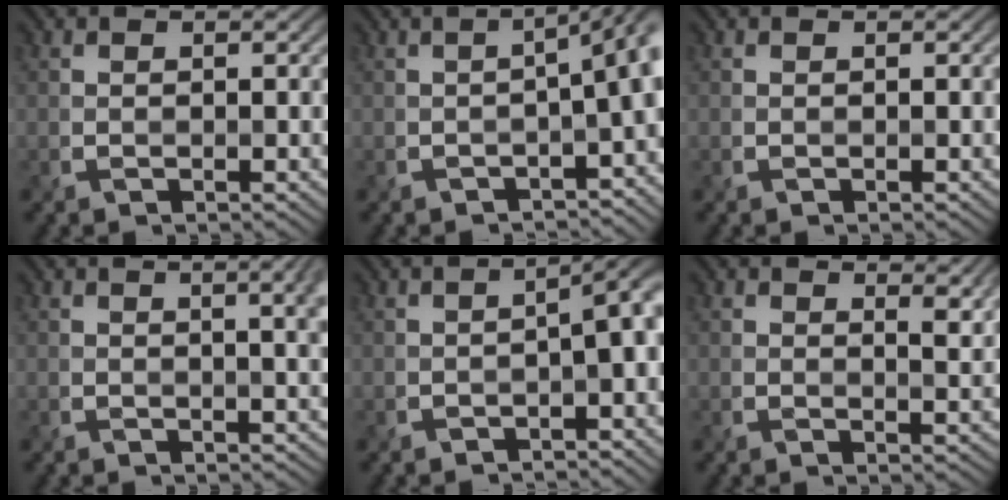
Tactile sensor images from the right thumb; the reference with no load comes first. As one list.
[{"total": 7.0, "force": [-2.2, 2.0, 6.3], "torque": [-0.068, -0.002, -0.032]}, {"total": 0.0}, {"total": 4.9, "force": [1.4, 1.4, 4.5], "torque": [-0.041, 0.011, 0.017]}, {"total": 4.3, "force": [-1.6, 1.1, 3.8], "torque": [-0.051, 0.002, -0.028]}, {"total": 3.6, "force": [2.3, 1.4, 2.4], "torque": [-0.039, -0.004, 0.037]}]